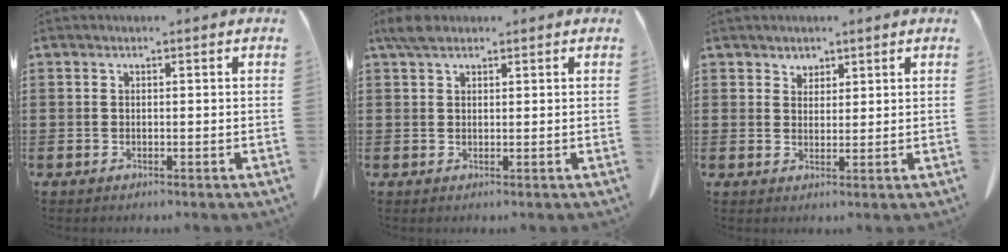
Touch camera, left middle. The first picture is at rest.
{"total": 2.6, "force": [1.8, 1.2, 1.4], "torque": [-0.035, 0.005, 0.035]}
{"total": 2.0, "force": [1.8, 1.0, 0.0], "torque": [-0.005, 0.002, 0.035]}